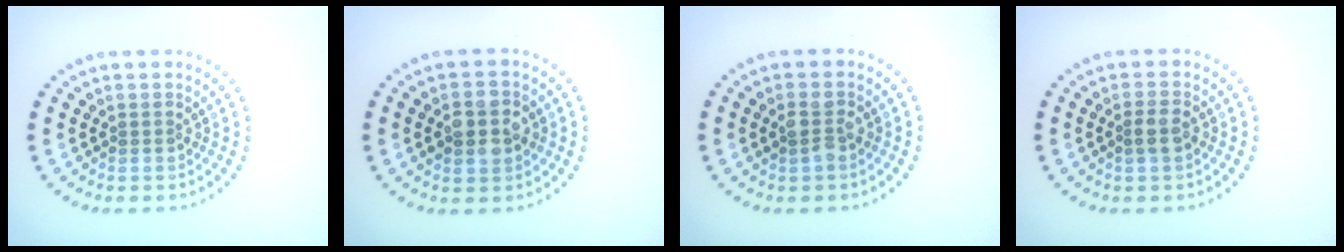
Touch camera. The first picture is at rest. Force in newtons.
{"total": 4.1, "press": 4.1, "slide": 0.1}
{"total": 2.0, "press": 2.0, "slide": 0.2}
{"total": 1.9, "press": 1.8, "slide": 0.3}